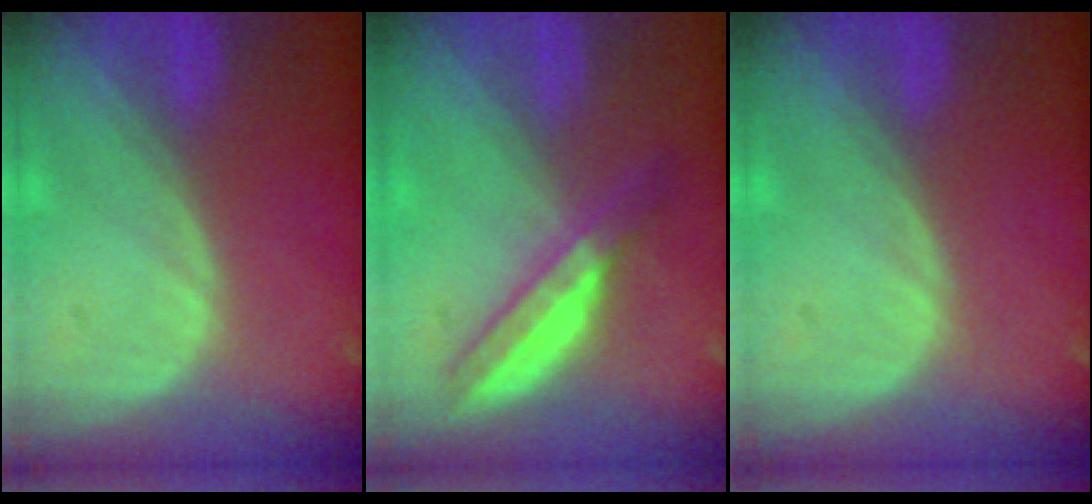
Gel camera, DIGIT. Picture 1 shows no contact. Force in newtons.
{"total": 6.0, "press": 5.2, "slide": 3.0}
{"total": 0.0}